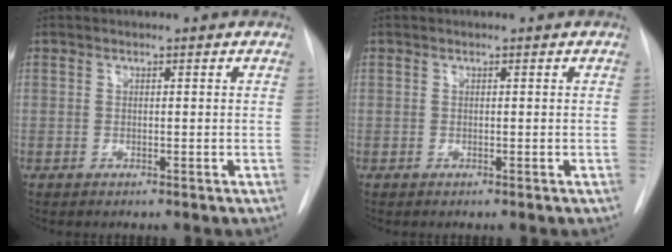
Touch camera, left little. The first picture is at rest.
{"total": 0.0}